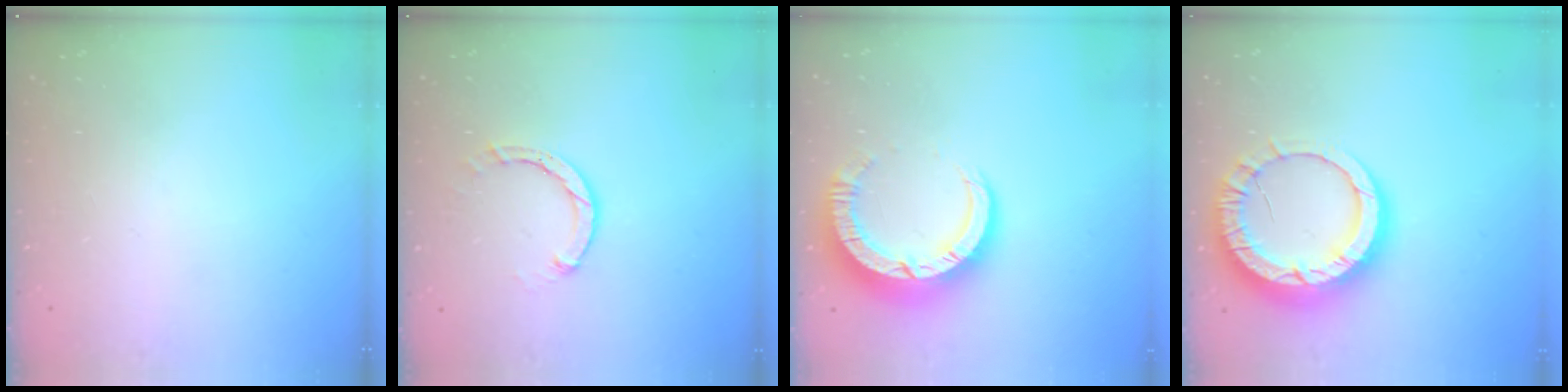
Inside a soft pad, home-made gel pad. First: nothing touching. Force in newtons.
{"total": 3.0, "press": 3.0, "slide": 0.4}
{"total": 10.4, "press": 10.4, "slide": 1.1}
{"total": 14.9, "press": 14.8, "slide": 1.5}